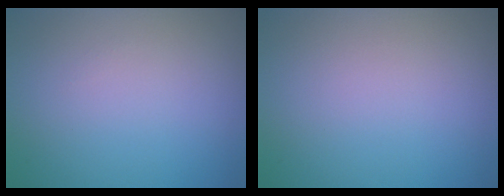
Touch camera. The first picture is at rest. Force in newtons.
{"total": 0.0}